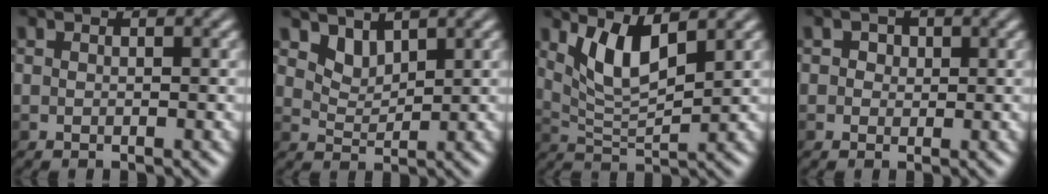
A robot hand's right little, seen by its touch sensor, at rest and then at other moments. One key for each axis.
{"total": 1.9, "fx": 1.6, "fy": 0.9, "fz": 0.7, "tx": -0.015, "ty": -0.007, "tz": 0.032}
{"total": 4.2, "fx": 2.1, "fy": 1.1, "fz": 3.4, "tx": -0.074, "ty": -0.009, "tz": 0.045}
{"total": 1.4, "fx": 0.5, "fy": 1.2, "fz": 0.6, "tx": -0.003, "ty": 0.002, "tz": 0.002}